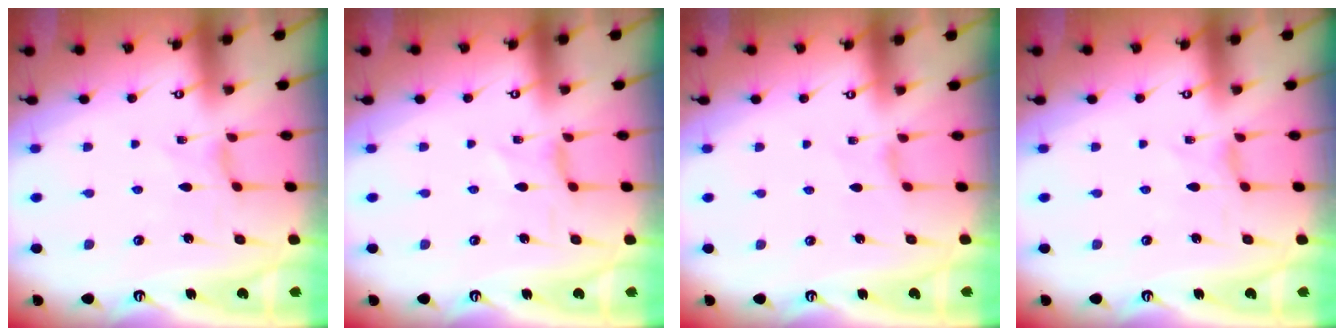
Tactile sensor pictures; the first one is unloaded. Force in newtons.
{"total": 0.0}
{"total": 0.0}
{"total": 0.0}